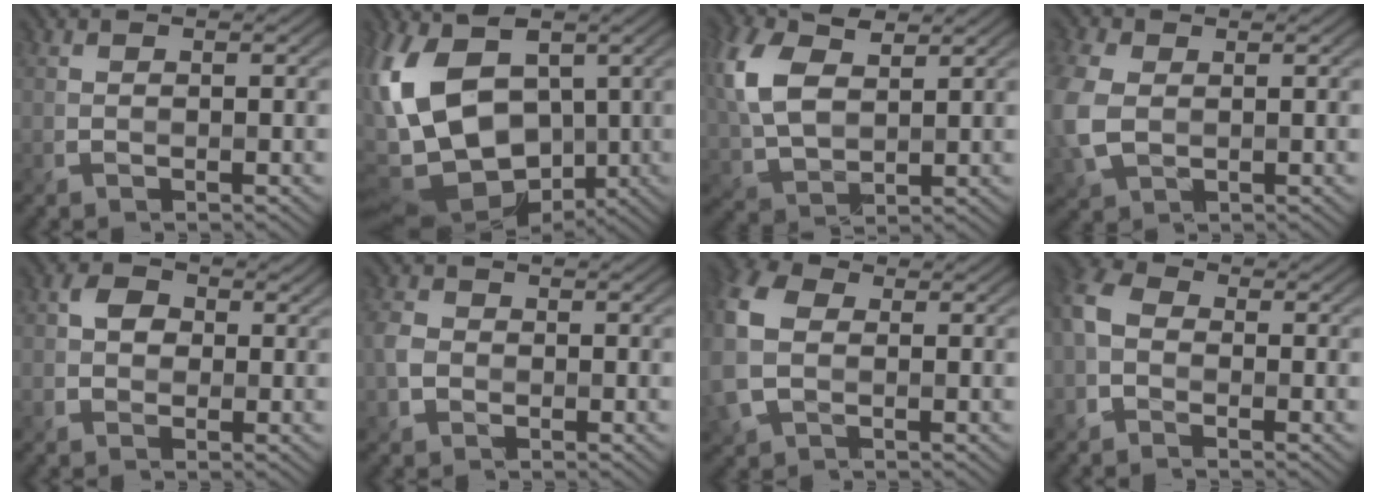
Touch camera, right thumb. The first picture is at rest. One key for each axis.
{"total": 17.0, "fx": -0.1, "fy": 11.3, "fz": 12.6, "tx": -0.271, "ty": -0.004, "tz": -0.004}
{"total": 10.2, "fx": 3.2, "fy": 6.1, "fz": 7.5, "tx": -0.206, "ty": 0.012, "tz": 0.061}
{"total": 6.6, "fx": -0.1, "fy": 4.8, "fz": 4.5, "tx": -0.154, "ty": -0.002, "tz": -0.005}
{"total": 2.5, "fx": 0.1, "fy": 2.2, "fz": 1.1, "tx": -0.017, "ty": 0.004, "tz": -0.010}
{"total": 2.6, "fx": -0.7, "fy": 2.2, "fz": 1.1, "tx": -0.029, "ty": 0.001, "tz": -0.023}
{"total": 8.8, "fx": 0.2, "fy": 6.4, "fz": 6.0, "tx": -0.188, "ty": -0.002, "tz": -0.007}
{"total": 4.6, "fx": -1.4, "fy": 3.4, "fz": 2.7, "tx": -0.069, "ty": 0.003, "tz": -0.042}